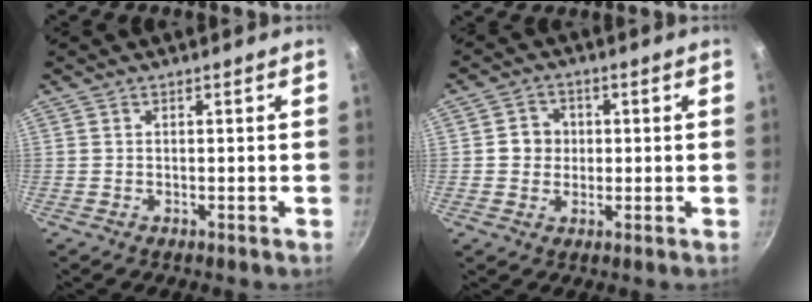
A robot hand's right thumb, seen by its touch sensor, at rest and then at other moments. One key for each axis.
{"total": 4.7, "fx": 0.2, "fy": 4.3, "fz": 1.7, "tx": 0.002, "ty": 0.005, "tz": -0.003}